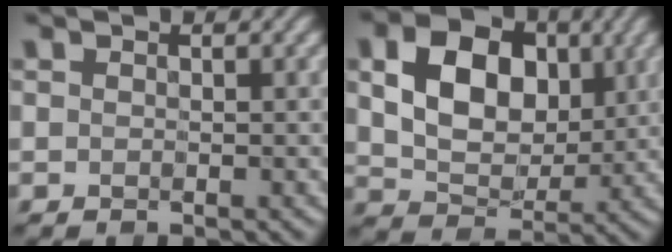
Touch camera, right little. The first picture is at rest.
{"total": 8.2, "force": [1.6, 5.8, 5.6], "torque": [-0.111, -0.005, 0.023]}